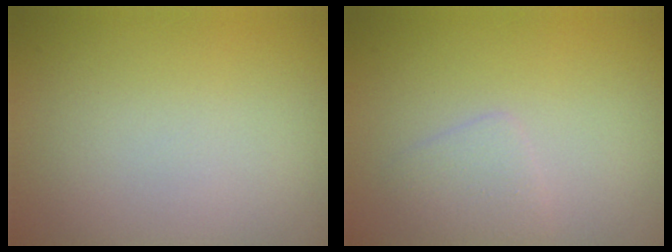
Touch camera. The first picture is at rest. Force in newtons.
{"total": 1.6, "press": 1.6, "slide": 0.1}